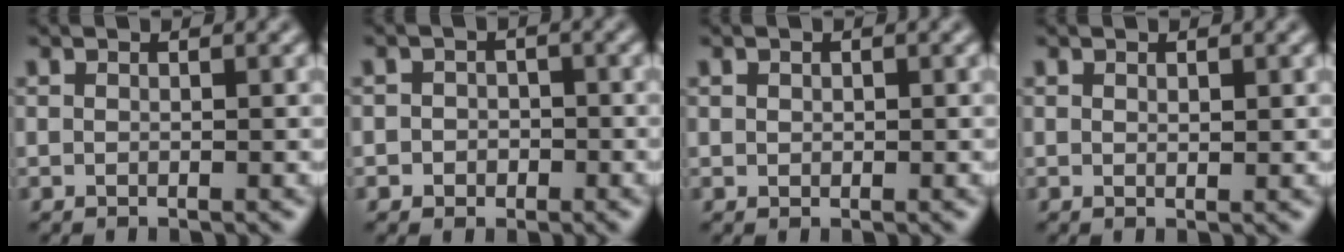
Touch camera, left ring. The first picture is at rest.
{"total": 2.1, "force": [-0.5, 2.0, 0.5], "torque": [0.014, 0.005, -0.023]}
{"total": 0.5, "force": [0.2, 0.5, 0.1], "torque": [0.000, -0.002, 0.004]}
{"total": 0.5, "force": [0.3, 0.2, 0.4], "torque": [-0.005, -0.002, 0.005]}